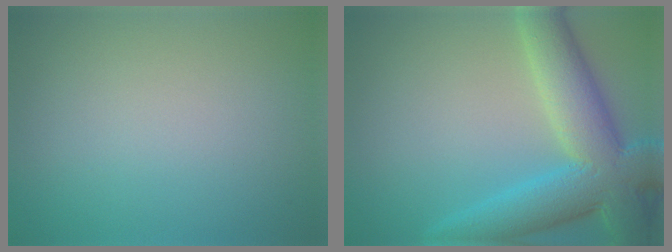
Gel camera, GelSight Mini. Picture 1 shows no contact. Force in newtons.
{"total": 9.5, "press": 9.5, "slide": 0.4}